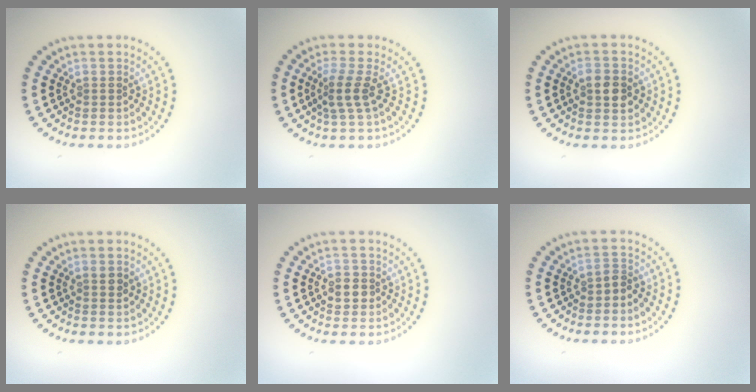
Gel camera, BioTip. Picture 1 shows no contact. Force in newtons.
{"total": 2.3, "press": 1.6, "slide": 1.6}
{"total": 2.2, "press": 2.2, "slide": 0.1}
{"total": 0.8, "press": 0.8, "slide": 0.3}
{"total": 1.6, "press": 1.6, "slide": 0.2}
{"total": 1.1, "press": 0.8, "slide": 0.6}